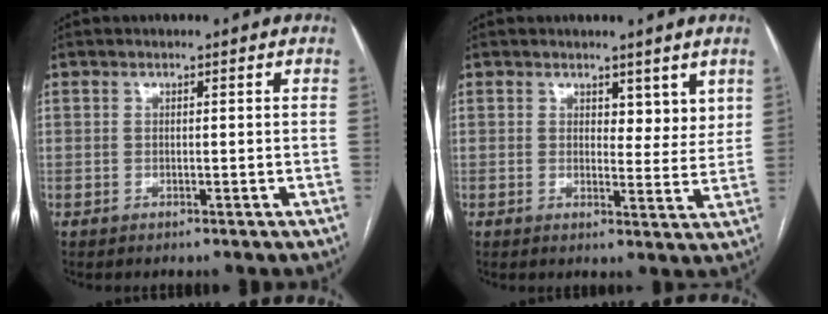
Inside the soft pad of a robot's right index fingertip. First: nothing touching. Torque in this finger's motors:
{"motor_torque": [-0.09, 0.02, 0.11, 0.00]}